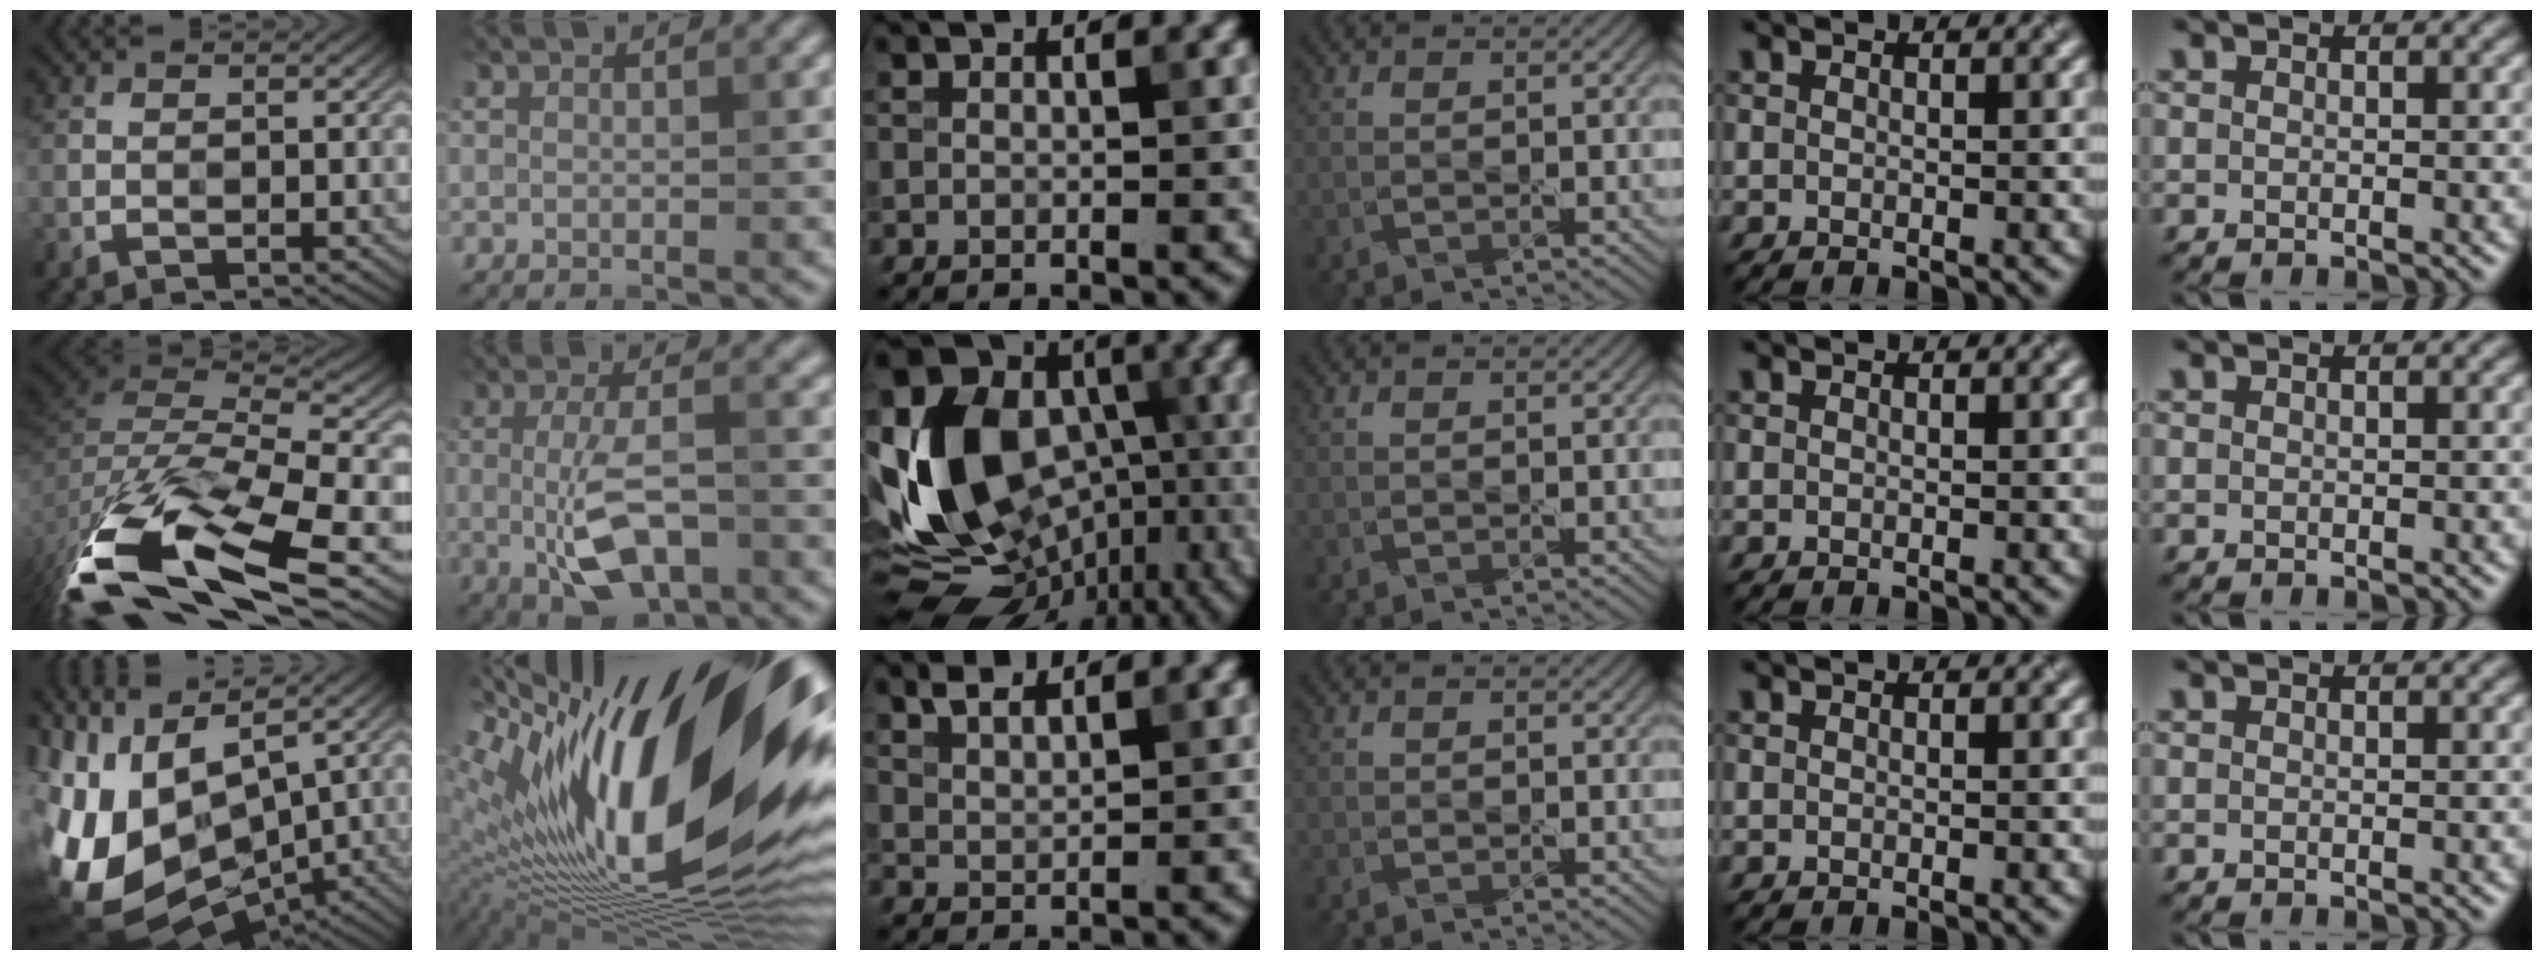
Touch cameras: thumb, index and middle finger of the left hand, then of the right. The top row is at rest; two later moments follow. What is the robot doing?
{"motion": "cut", "object": "origami paper"}